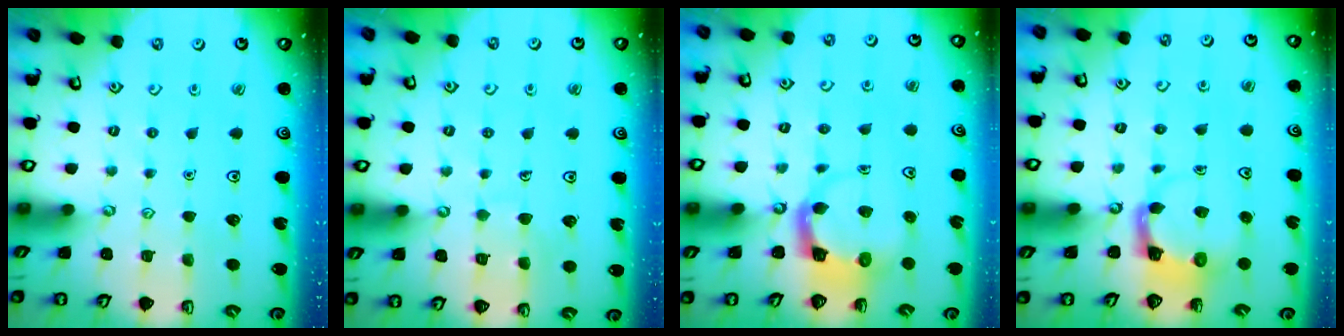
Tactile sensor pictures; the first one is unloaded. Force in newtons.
{"total": 6.8, "press": 6.8, "slide": 0.4}
{"total": 3.7, "press": 3.6, "slide": 0.7}
{"total": 3.7, "press": 3.6, "slide": 0.6}